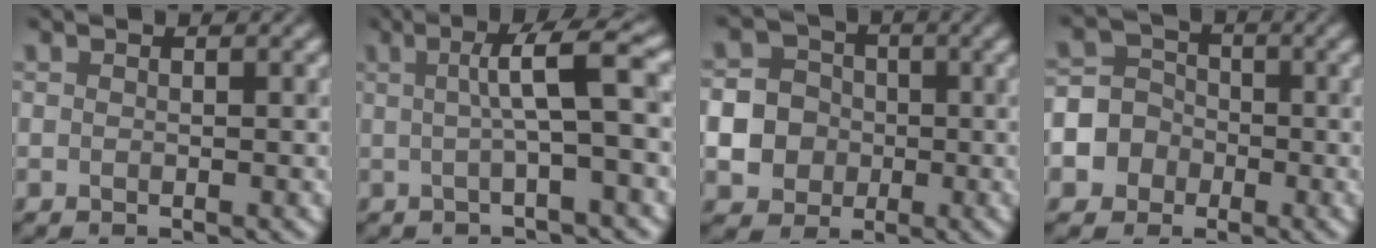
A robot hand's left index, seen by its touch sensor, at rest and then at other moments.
{"total": 4.9, "force": [0.6, 0.6, 4.9], "torque": [-0.071, 0.018, 0.005]}
{"total": 8.2, "force": [-1.7, 7.7, 2.3], "torque": [-0.055, -0.008, -0.054]}
{"total": 6.9, "force": [-2.9, 6.2, 1.3], "torque": [-0.023, -0.002, -0.069]}